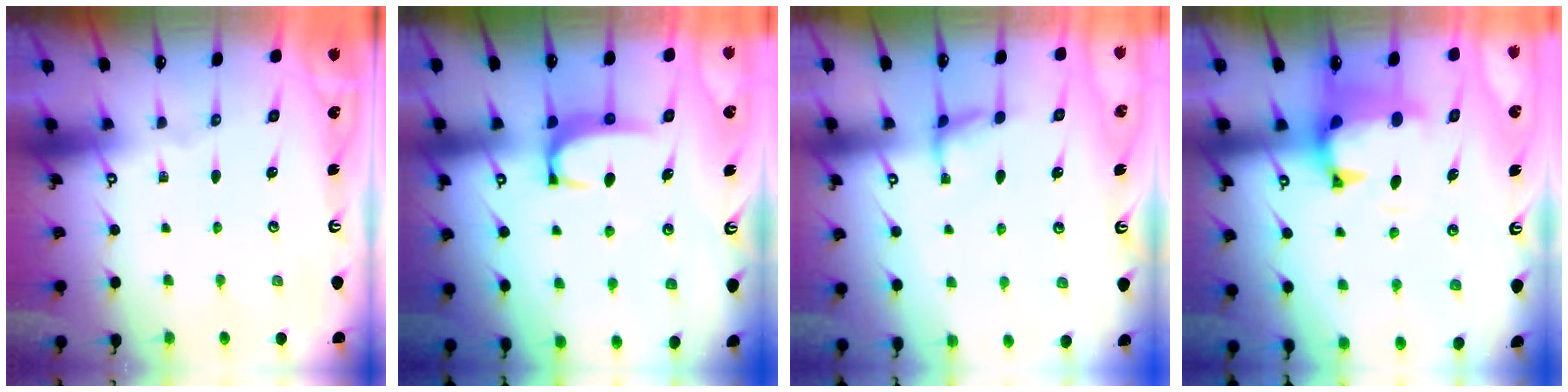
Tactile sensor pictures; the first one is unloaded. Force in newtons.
{"total": 2.7, "press": 2.6, "slide": 0.5}
{"total": 1.8, "press": 1.7, "slide": 0.5}
{"total": 1.2, "press": 0.3, "slide": 1.2}